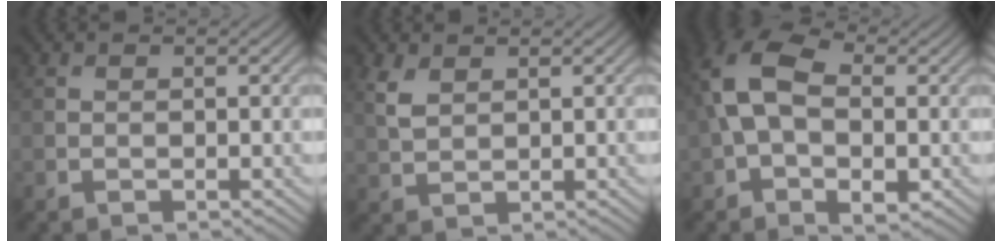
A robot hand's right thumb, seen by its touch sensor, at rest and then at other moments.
{"total": 2.8, "force": [1.5, 1.6, 1.7], "torque": [-0.050, 0.000, 0.035]}
{"total": 12.6, "force": [0.3, 7.8, 9.9], "torque": [-0.218, -0.005, 0.005]}